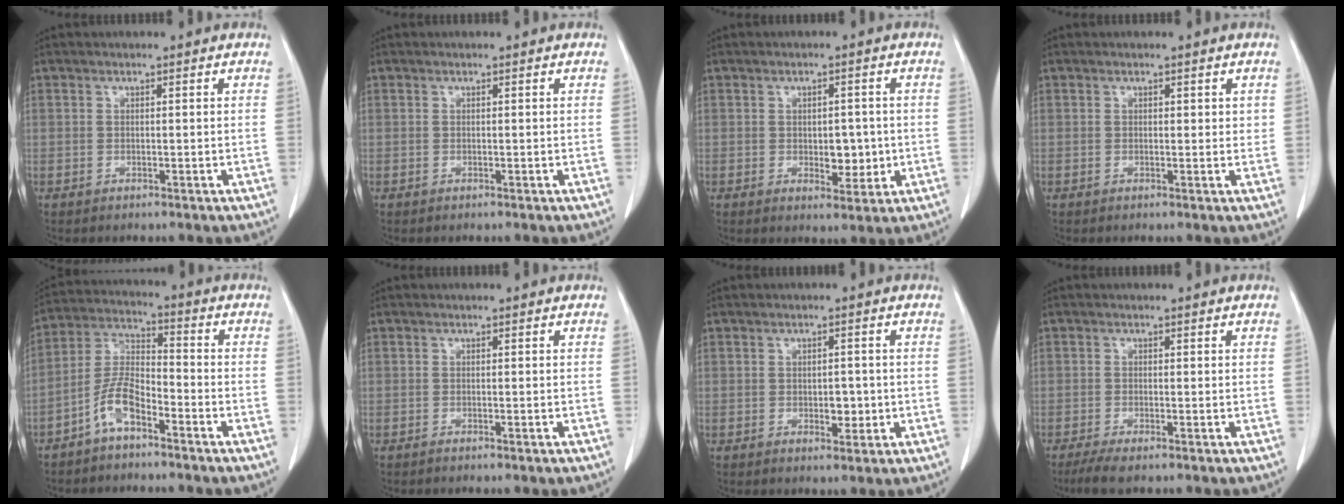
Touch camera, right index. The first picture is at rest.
{"total": 0.0}
{"total": 4.3, "force": [-0.4, 2.5, 3.4], "torque": [-0.037, -0.001, 0.001]}
{"total": 1.2, "force": [0.5, 0.7, 0.8], "torque": [-0.004, -0.002, 0.006]}
{"total": 7.3, "force": [-4.6, 2.3, 5.2], "torque": [-0.123, 0.013, -0.093]}
{"total": 0.9, "force": [-0.6, -0.1, 0.6], "torque": [-0.013, -0.001, -0.007]}
{"total": 2.8, "force": [-0.5, 1.7, 2.2], "torque": [-0.025, 0.002, -0.002]}
{"total": 2.9, "force": [-2.1, 0.3, 1.9], "torque": [-0.039, -0.008, -0.041]}